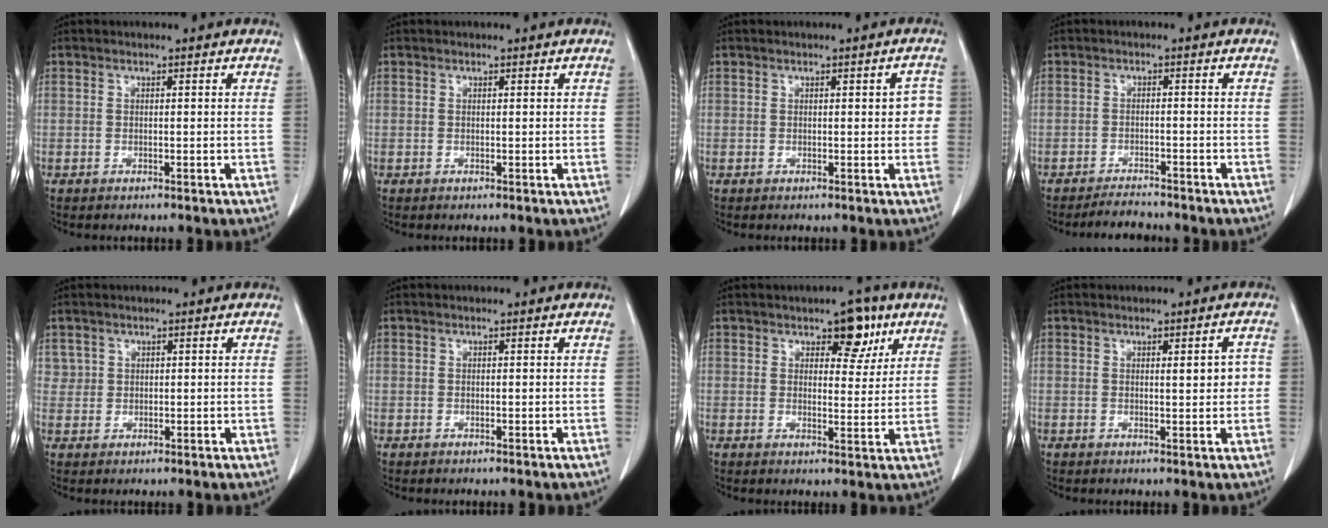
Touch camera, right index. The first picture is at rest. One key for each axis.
{"total": 0.0}
{"total": 2.7, "fx": 0.2, "fy": 1.0, "fz": 2.5, "tx": -0.017, "ty": 0.008, "tz": -0.001}
{"total": 2.7, "fx": -2.6, "fy": 0.5, "fz": 0.2, "tx": -0.005, "ty": -0.008, "tz": -0.043}
{"total": 1.9, "fx": 1.0, "fy": 1.6, "fz": 0.0, "tx": 0.015, "ty": 0.004, "tz": 0.012}
{"total": 0.0}
{"total": 5.7, "fx": 3.4, "fy": 2.8, "fz": 3.7, "tx": -0.042, "ty": 0.003, "tz": 0.045}
{"total": 3.1, "fx": 0.4, "fy": 0.9, "fz": 2.9, "tx": -0.033, "ty": 0.002, "tz": 0.006}